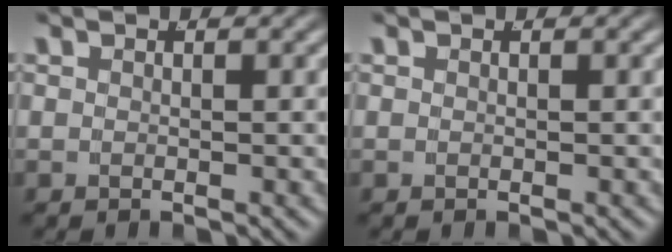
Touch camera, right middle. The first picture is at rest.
{"total": 0.0}